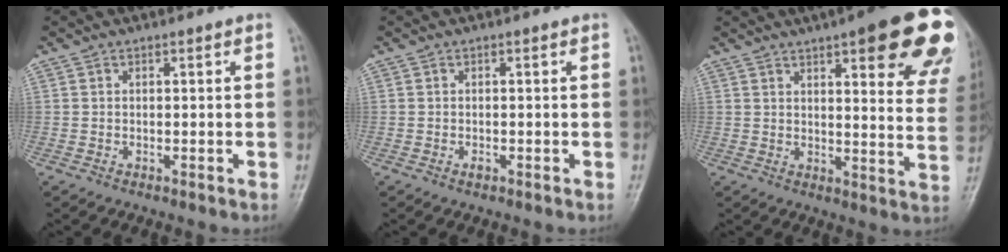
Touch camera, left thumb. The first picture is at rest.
{"total": 0.8, "force": [-0.4, 0.5, 0.6], "torque": [-0.005, 0.001, -0.006]}
{"total": 23.1, "force": [12.9, 6.0, 18.2], "torque": [-0.184, -0.032, 0.149]}